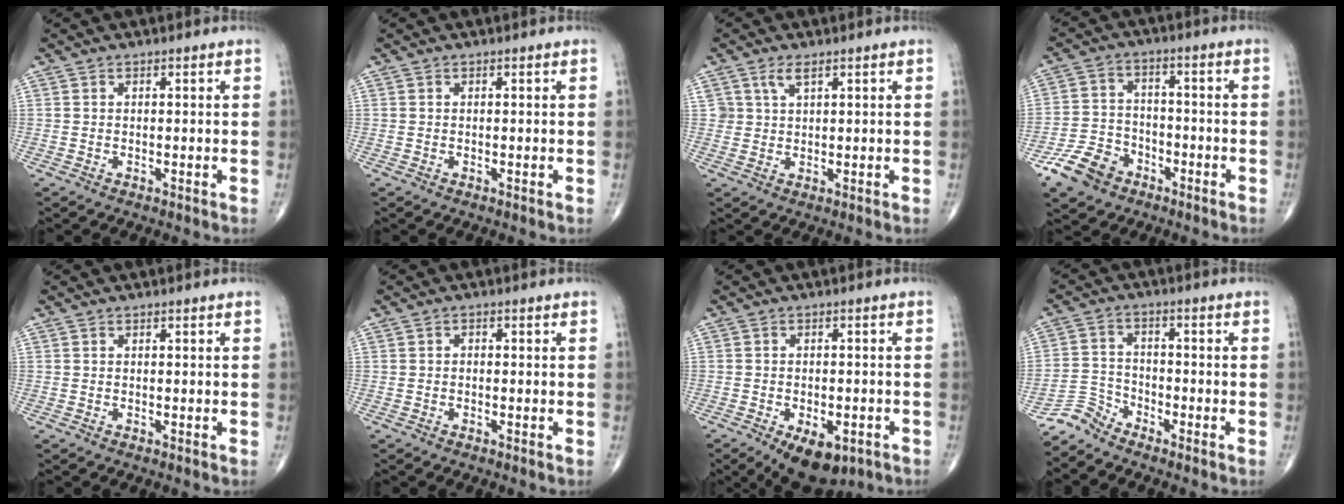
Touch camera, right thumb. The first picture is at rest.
{"total": 0.0}
{"total": 2.6, "force": [1.6, 1.3, 1.7], "torque": [-0.030, -0.004, 0.035]}
{"total": 9.2, "force": [-5.6, 6.4, 3.5], "torque": [-0.050, 0.035, -0.105]}
{"total": 0.0}
{"total": 0.6, "force": [-0.2, 0.4, 0.3], "torque": [-0.001, 0.002, -0.008]}
{"total": 9.5, "force": [-5.0, 5.0, 6.4], "torque": [-0.080, 0.010, -0.065]}
{"total": 4.3, "force": [-4.2, 1.1, -0.1], "torque": [0.002, 0.021, -0.092]}